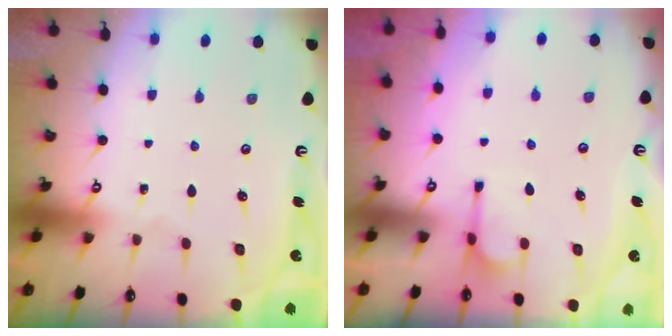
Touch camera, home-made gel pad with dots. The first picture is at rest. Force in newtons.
{"total": 1.4, "press": 0.8, "slide": 1.2}